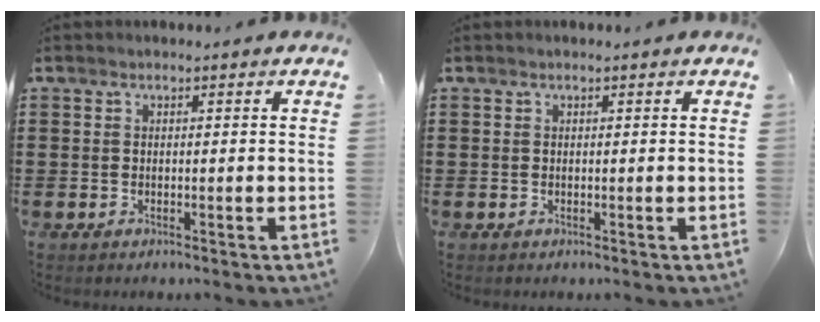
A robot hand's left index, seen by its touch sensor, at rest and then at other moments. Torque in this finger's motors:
{"motor_torque": [0.06, -0.08, -0.02, 0.01]}